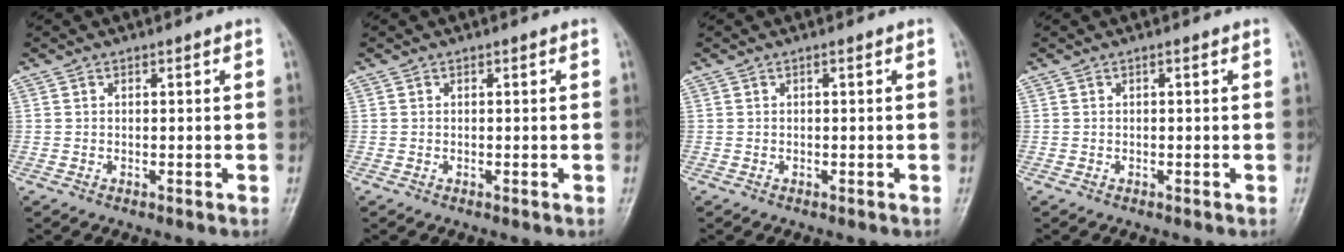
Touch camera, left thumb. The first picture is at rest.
{"total": 0.0}
{"total": 0.0}
{"total": 0.0}